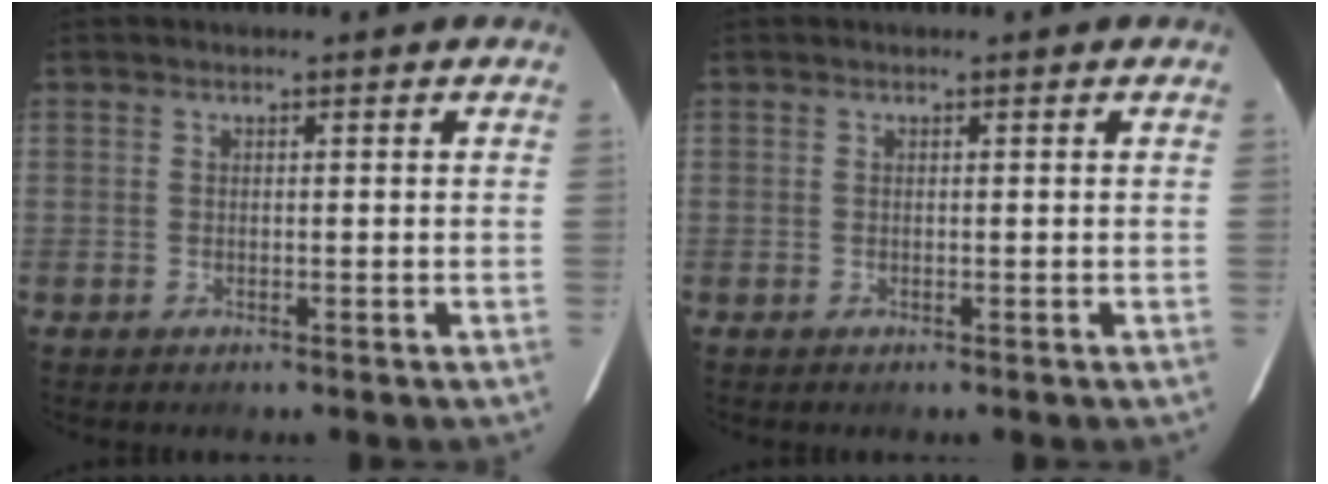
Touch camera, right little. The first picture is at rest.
{"total": 0.0}